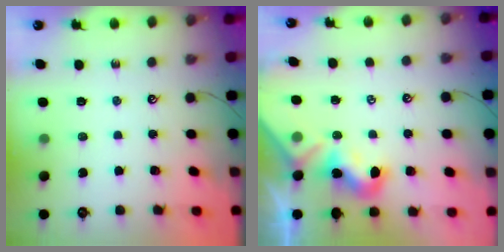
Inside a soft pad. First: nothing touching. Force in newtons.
{"total": 4.4, "press": 4.4, "slide": 0.7}